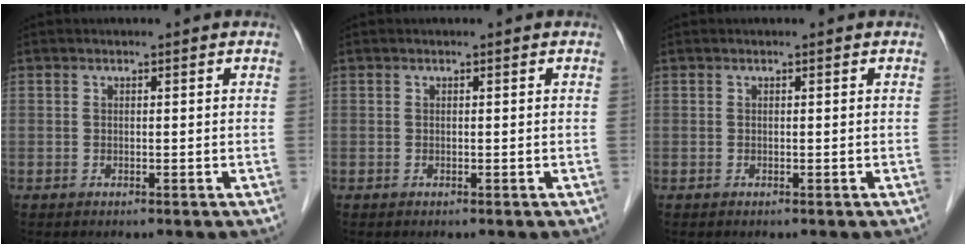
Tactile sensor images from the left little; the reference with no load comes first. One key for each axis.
{"total": 0.0}
{"total": 0.0}